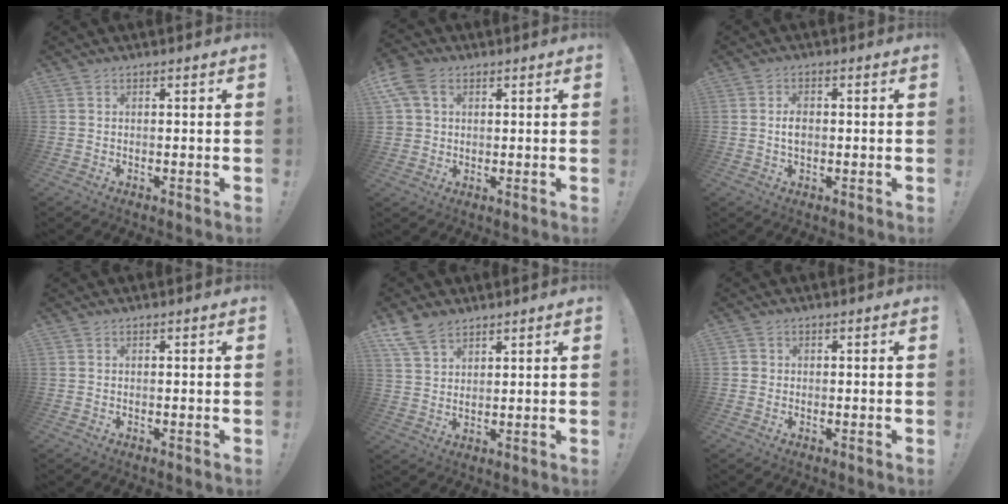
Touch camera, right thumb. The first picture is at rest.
{"total": 8.6, "force": [3.6, 6.4, 4.6], "torque": [-0.097, -0.005, 0.073]}
{"total": 3.3, "force": [-0.1, 2.0, 2.6], "torque": [-0.035, 0.002, -0.004]}
{"total": 0.0}
{"total": 8.0, "force": [5.9, 4.1, 3.5], "torque": [-0.069, -0.023, 0.117]}
{"total": 1.3, "force": [0.0, 1.3, 0.3], "torque": [-0.008, 0.005, 0.001]}